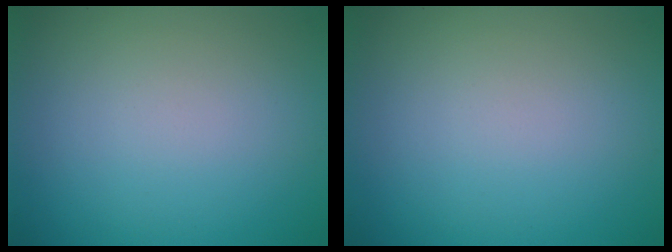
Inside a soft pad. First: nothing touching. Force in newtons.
{"total": 0.0}